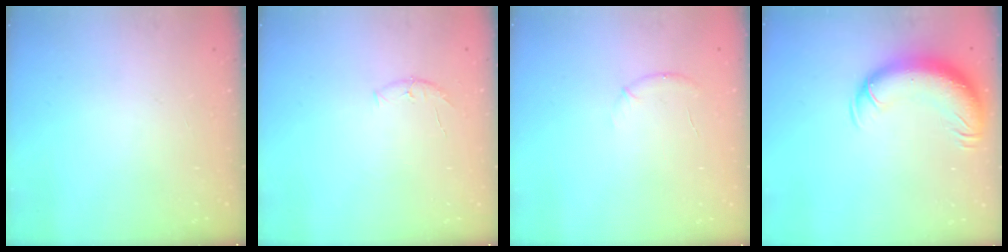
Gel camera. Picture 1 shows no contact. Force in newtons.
{"total": 5.6, "press": 5.5, "slide": 1.1}
{"total": 5.8, "press": 5.4, "slide": 2.2}
{"total": 13.1, "press": 12.8, "slide": 3.1}